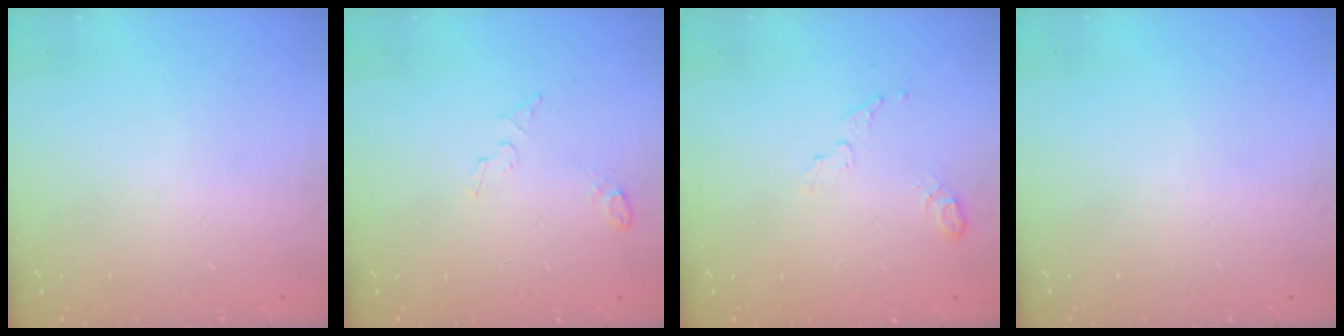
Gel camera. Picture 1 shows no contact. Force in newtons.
{"total": 4.7, "press": 4.6, "slide": 1.2}
{"total": 5.3, "press": 5.3, "slide": 0.5}
{"total": 0.0}